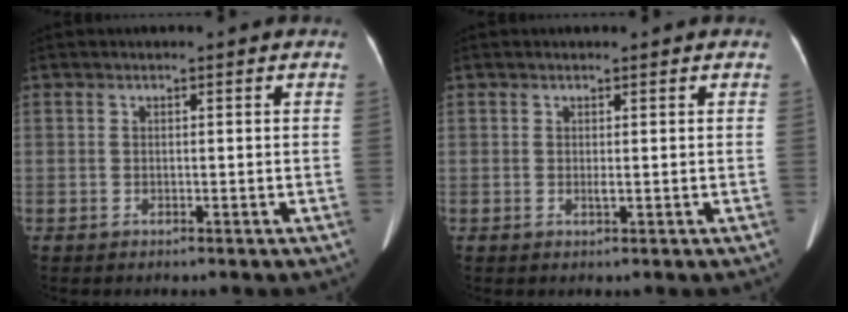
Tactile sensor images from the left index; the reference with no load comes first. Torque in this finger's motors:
{"motor_torque": [0.19, 0.18, 0.00, 0.00]}